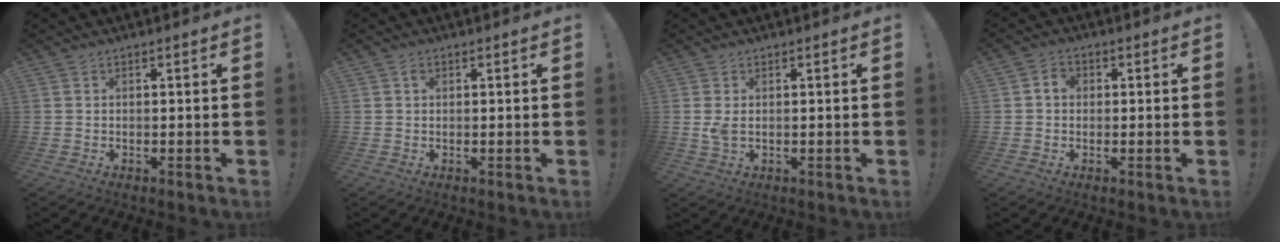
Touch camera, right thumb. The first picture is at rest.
{"total": 0.6, "force": [0.1, 0.6, 0.1], "torque": [-0.003, 0.002, 0.002]}
{"total": 2.7, "force": [0.4, 1.5, 2.2], "torque": [-0.031, 0.000, 0.006]}
{"total": 3.2, "force": [0.1, 2.4, 2.1], "torque": [-0.040, 0.008, 0.002]}